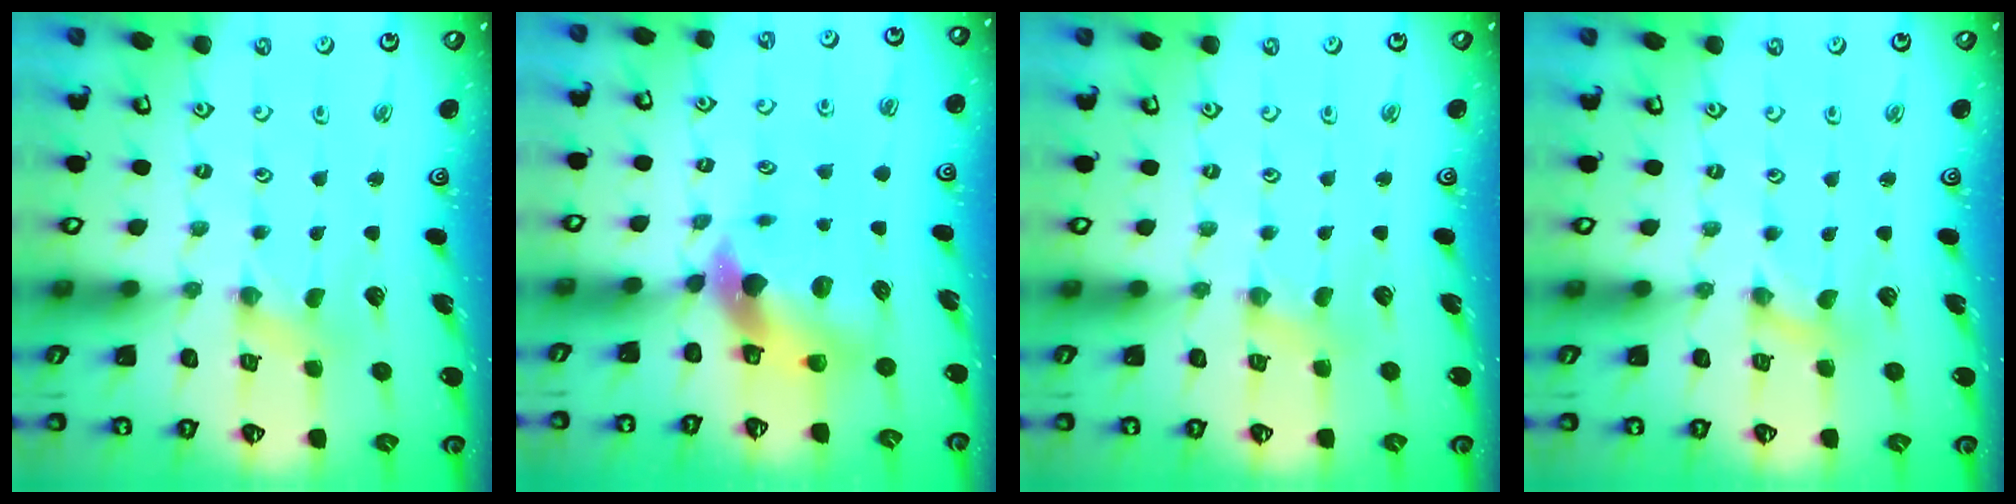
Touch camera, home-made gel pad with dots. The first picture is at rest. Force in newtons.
{"total": 9.0, "press": 8.9, "slide": 1.3}
{"total": 2.0, "press": 1.9, "slide": 0.4}
{"total": 0.0}